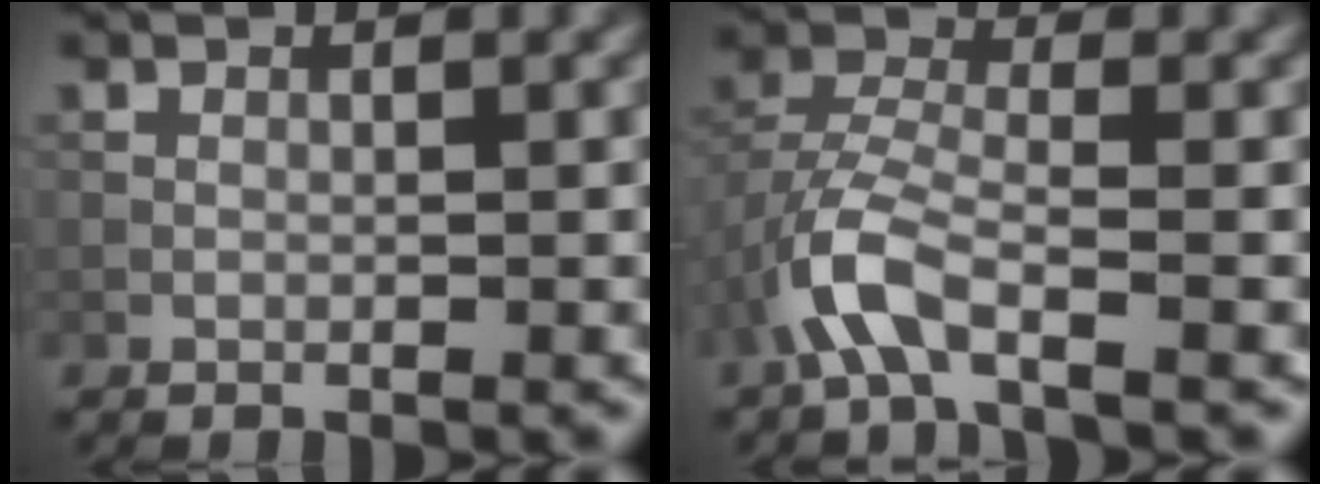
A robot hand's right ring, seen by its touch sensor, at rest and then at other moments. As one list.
[{"total": 4.7, "force": [-2.6, 1.8, 3.5], "torque": [-0.076, 0.007, -0.062]}]